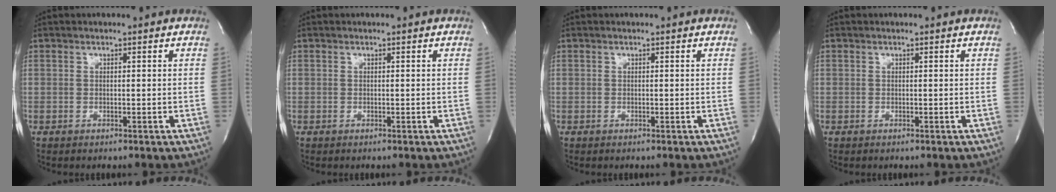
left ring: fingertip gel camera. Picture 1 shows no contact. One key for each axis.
{"total": 0.0}
{"total": 0.0}
{"total": 0.0}